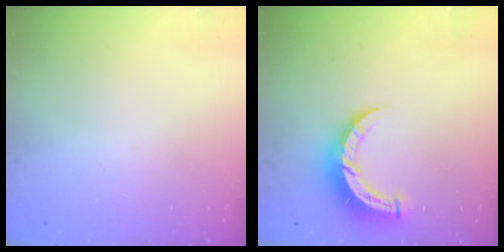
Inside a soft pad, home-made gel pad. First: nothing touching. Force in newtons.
{"total": 8.6, "press": 8.6, "slide": 0.6}